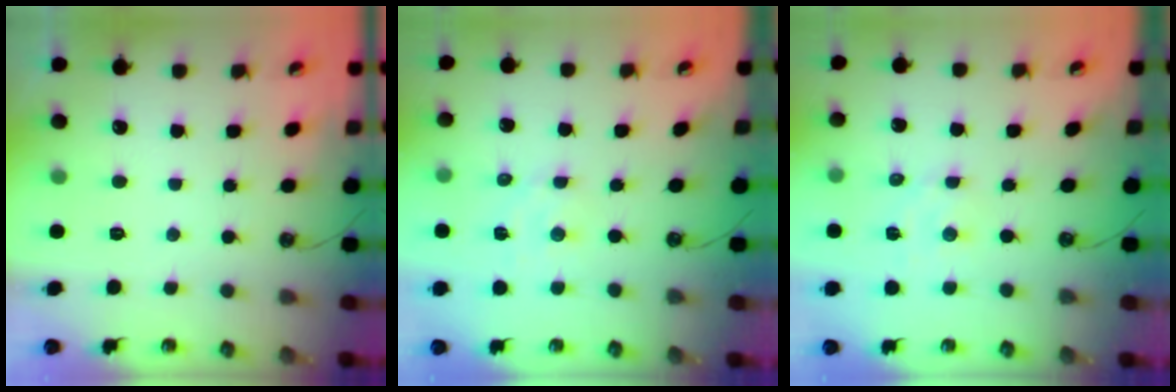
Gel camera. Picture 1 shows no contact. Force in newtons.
{"total": 2.6, "press": 2.6, "slide": 0.6}
{"total": 2.6, "press": 2.6, "slide": 0.6}